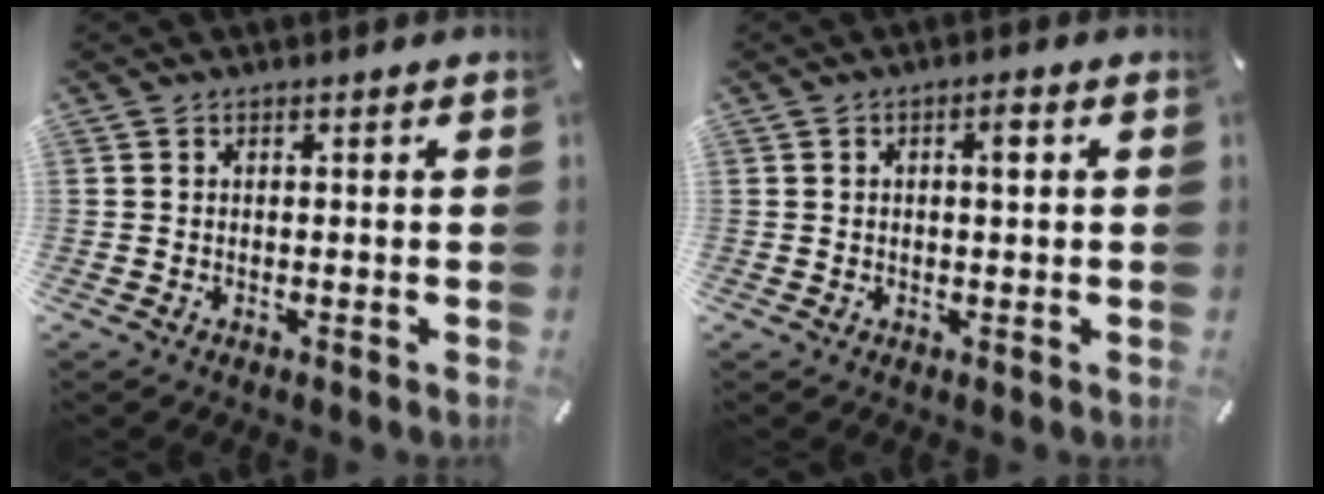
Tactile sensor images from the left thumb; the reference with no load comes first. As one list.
[{"total": 2.6, "force": [0.7, 0.9, 2.4], "torque": [-0.041, 0.004, 0.007]}]